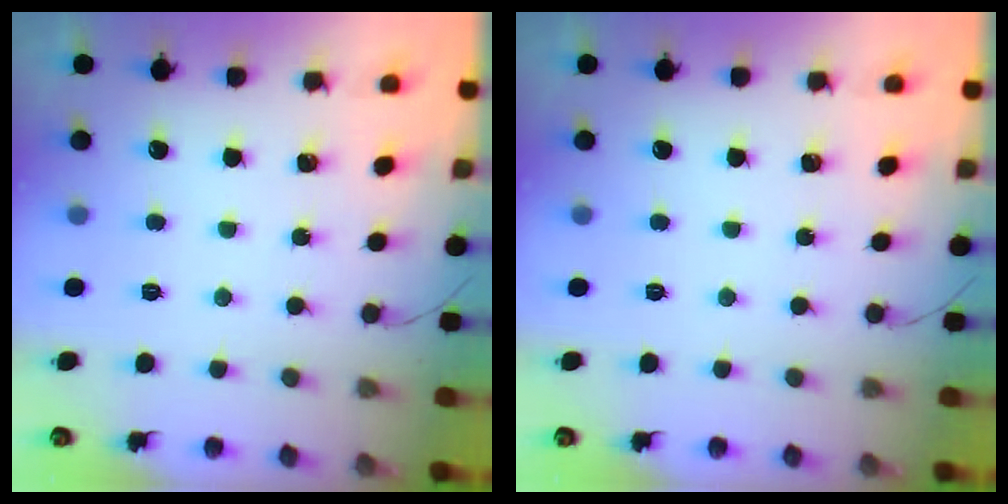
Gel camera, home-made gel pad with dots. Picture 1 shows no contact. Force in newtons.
{"total": 0.0}